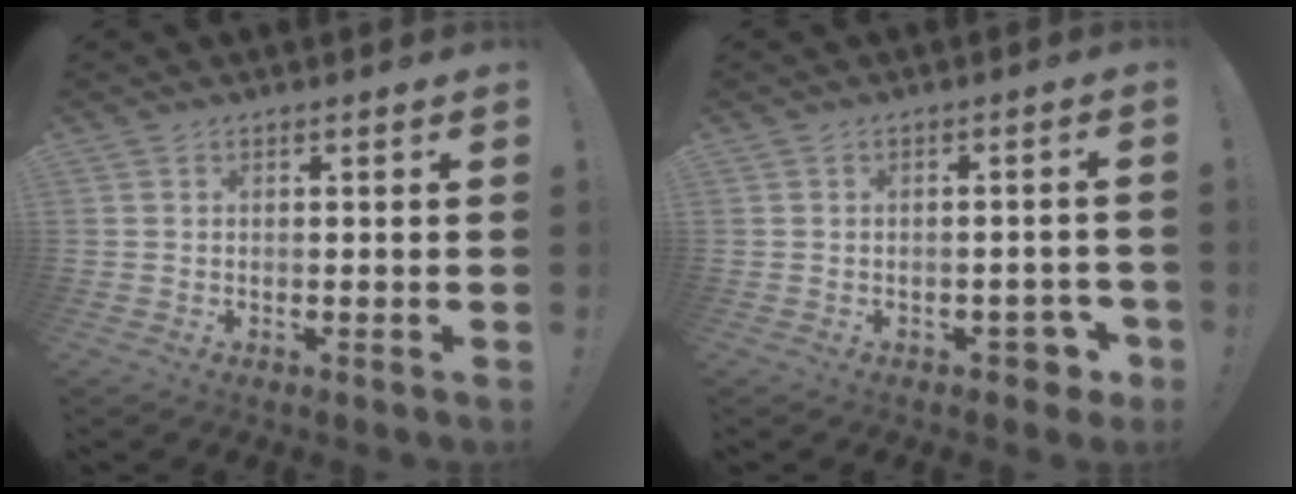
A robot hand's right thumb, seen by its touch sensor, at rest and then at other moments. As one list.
[{"total": 5.3, "force": [-2.6, 3.3, 3.3], "torque": [-0.036, 0.018, -0.038]}]